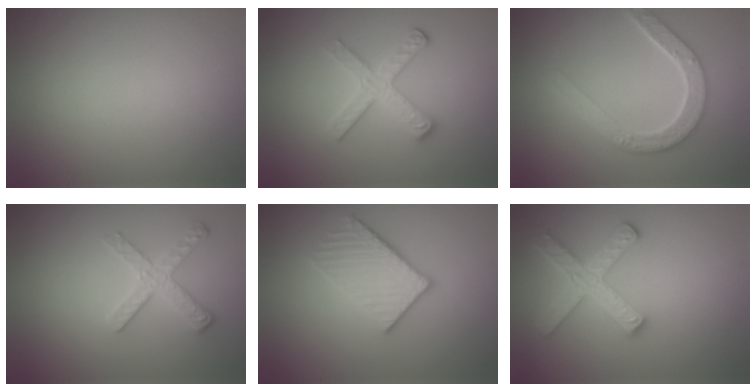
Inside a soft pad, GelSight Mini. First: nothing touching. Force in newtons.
{"total": 3.2, "press": 2.8, "slide": 1.5}
{"total": 4.5, "press": 3.6, "slide": 2.8}
{"total": 2.6, "press": 2.4, "slide": 1.2}
{"total": 3.4, "press": 3.1, "slide": 1.2}
{"total": 3.6, "press": 3.5, "slide": 1.0}